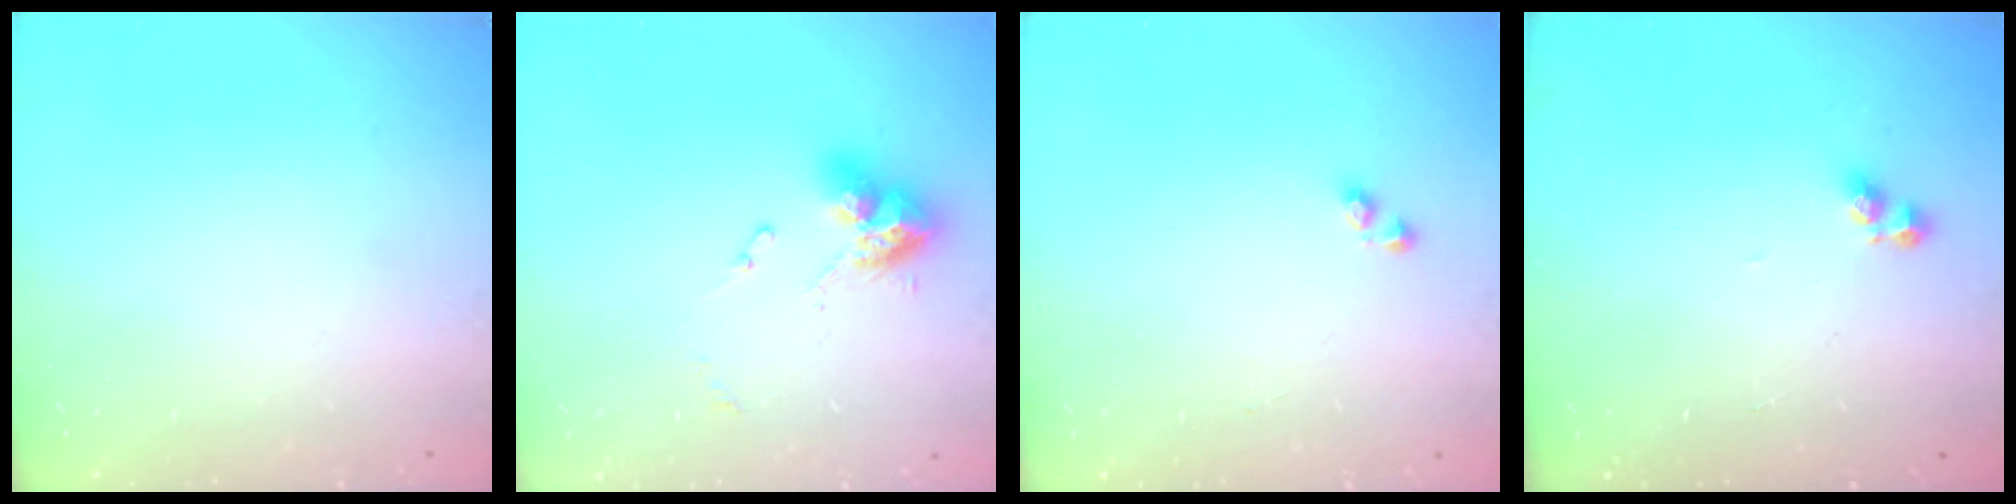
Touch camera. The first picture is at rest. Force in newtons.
{"total": 10.5, "press": 10.5, "slide": 1.0}
{"total": 1.8, "press": 1.8, "slide": 0.2}
{"total": 4.4, "press": 4.4, "slide": 0.4}